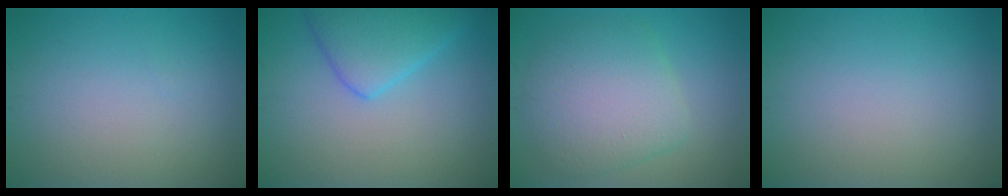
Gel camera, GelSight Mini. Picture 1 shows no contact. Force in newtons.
{"total": 4.7, "press": 4.7, "slide": 0.2}
{"total": 6.1, "press": 6.1, "slide": 0.3}
{"total": 0.0}